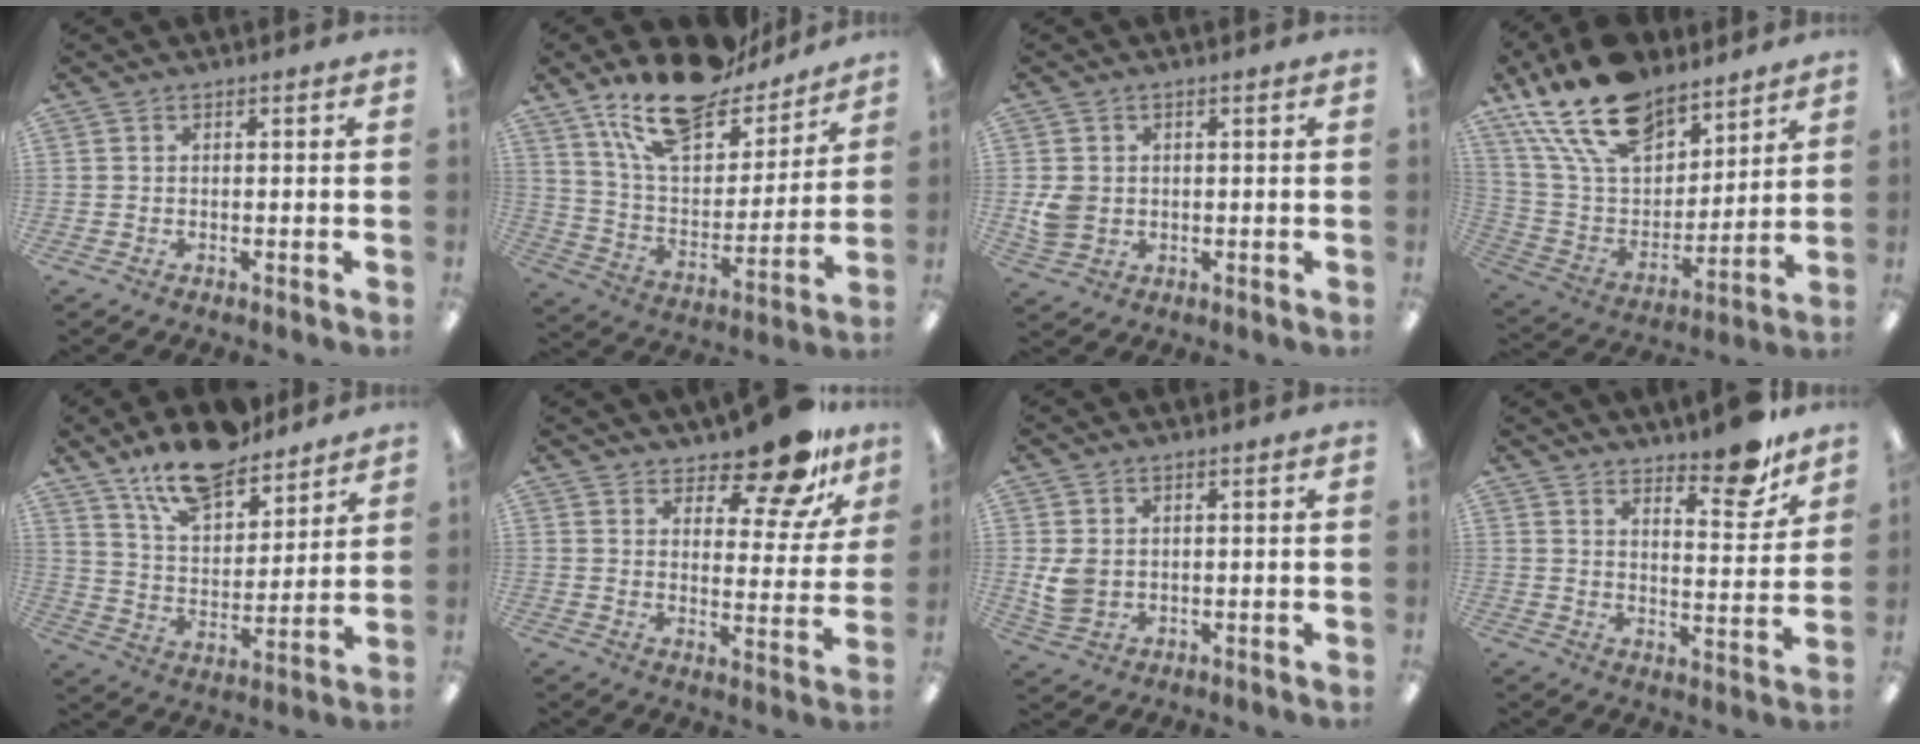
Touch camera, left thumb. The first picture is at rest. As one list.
[{"total": 20.7, "force": [16.8, 7.7, 9.3], "torque": [-0.168, -0.109, 0.293]}, {"total": 4.5, "force": [0.3, 3.9, 2.1], "torque": [-0.024, 0.002, 0.007]}, {"total": 21.7, "force": [15.0, 11.5, 10.7], "torque": [-0.223, -0.076, 0.274]}, {"total": 14.8, "force": [12.3, 5.6, 6.2], "torque": [-0.112, -0.070, 0.222]}, {"total": 13.6, "force": [11.2, 4.7, 6.1], "torque": [-0.080, -0.083, 0.195]}, {"total": 4.8, "force": [0.8, 3.7, 3.0], "torque": [-0.053, 0.001, 0.018]}, {"total": 10.4, "force": [8.8, 2.6, 4.9], "torque": [-0.040, -0.073, 0.146]}]